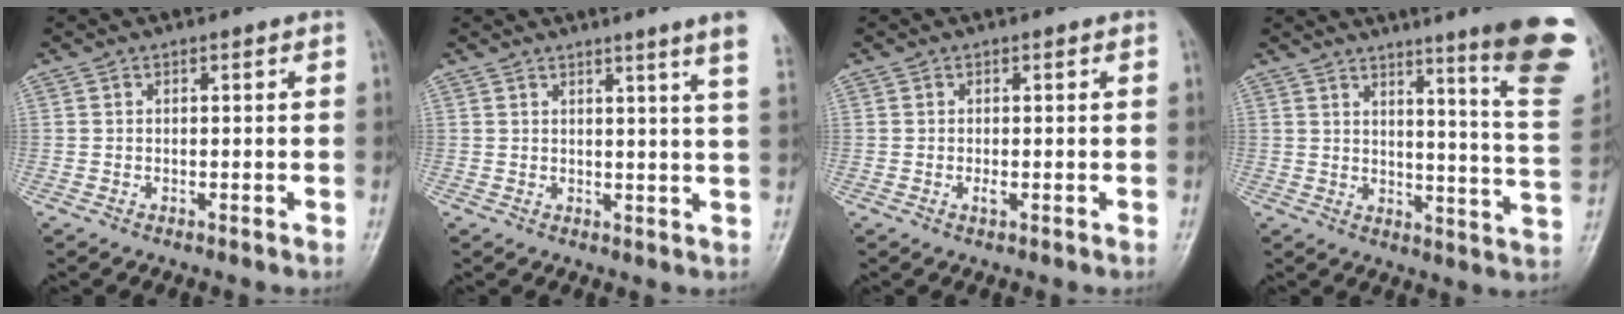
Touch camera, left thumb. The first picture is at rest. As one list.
[{"total": 7.9, "force": [5.4, -1.0, 5.6], "torque": [-0.071, -0.022, 0.052]}, {"total": 1.1, "force": [-0.1, 0.3, 1.0], "torque": [-0.018, 0.002, 0.001]}, {"total": 19.6, "force": [11.8, 1.6, 15.5], "torque": [-0.171, -0.075, 0.144]}]